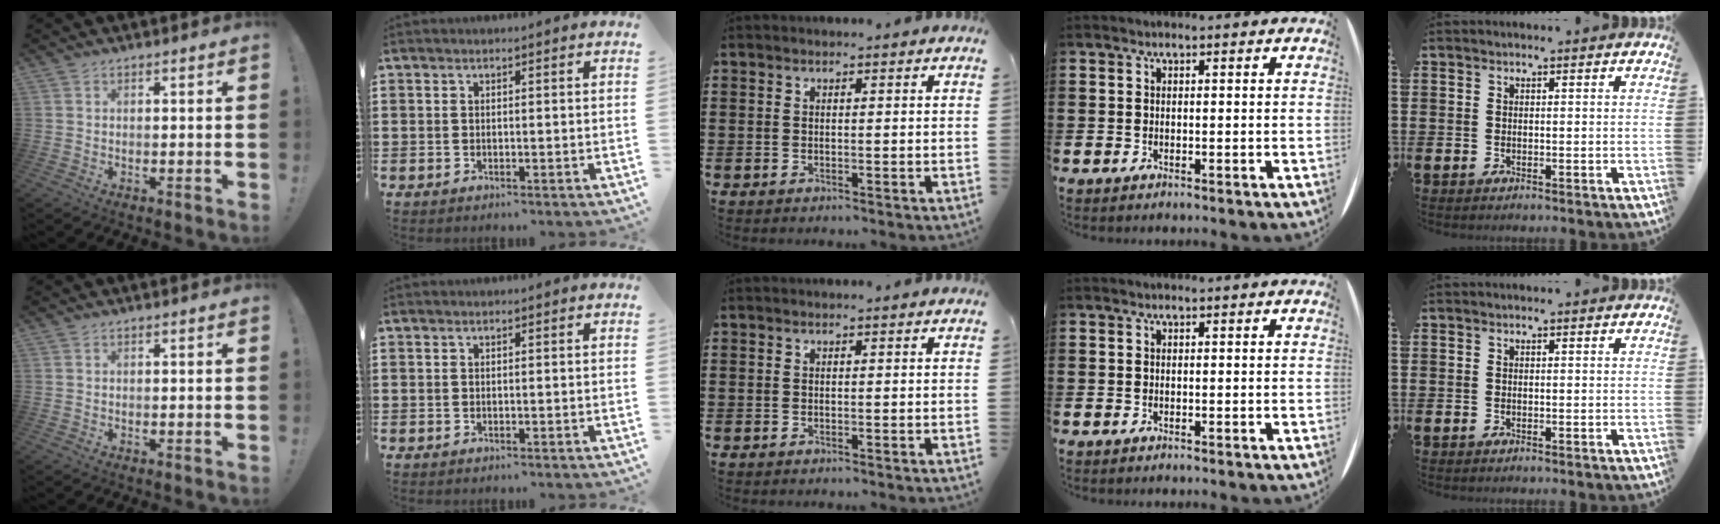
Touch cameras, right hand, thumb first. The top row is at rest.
{}